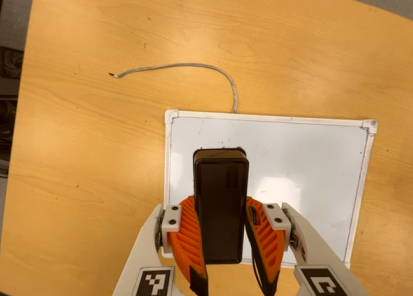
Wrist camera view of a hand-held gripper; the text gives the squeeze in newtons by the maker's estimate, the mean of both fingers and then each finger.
{"total": 8.3, "left": 7.2, "right": 9.3}